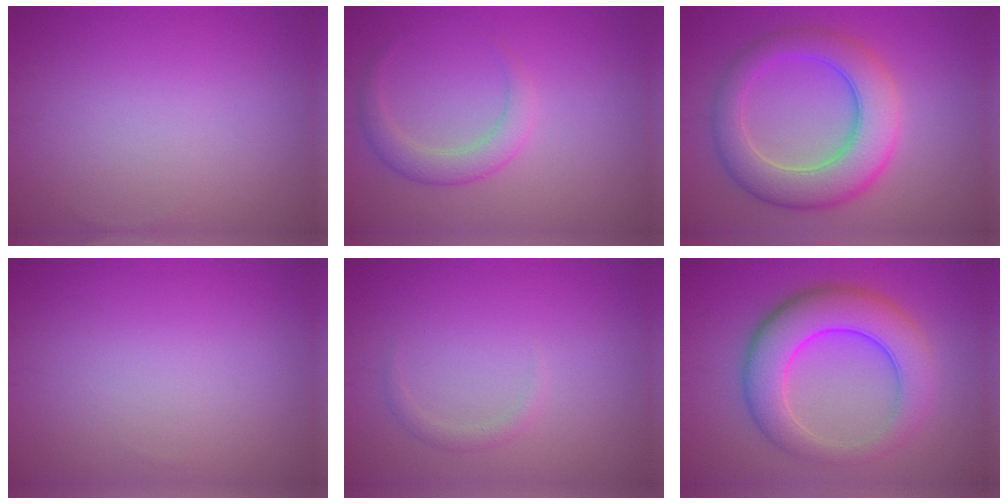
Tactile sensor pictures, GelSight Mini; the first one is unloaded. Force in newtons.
{"total": 2.6, "press": 2.6, "slide": 0.2}
{"total": 7.7, "press": 7.7, "slide": 0.4}
{"total": 0.0}
{"total": 1.0, "press": 1.0, "slide": 0.1}
{"total": 7.9, "press": 7.9, "slide": 0.0}